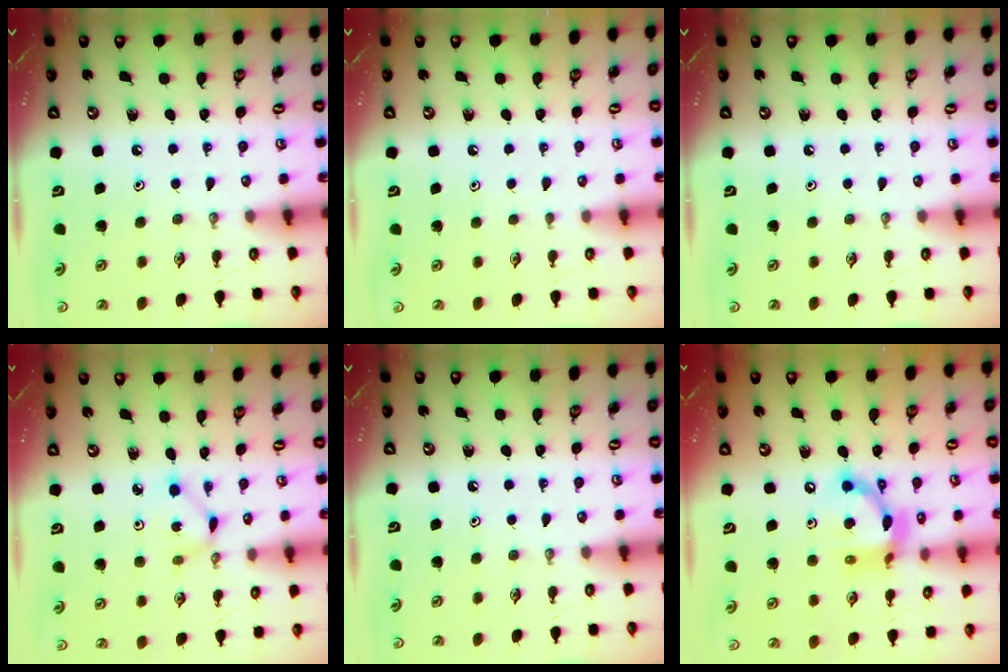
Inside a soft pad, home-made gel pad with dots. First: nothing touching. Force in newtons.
{"total": 0.6, "press": 0.6, "slide": 0.1}
{"total": 0.0}
{"total": 2.6, "press": 2.6, "slide": 0.1}
{"total": 0.0}
{"total": 13.2, "press": 13.2, "slide": 1.2}